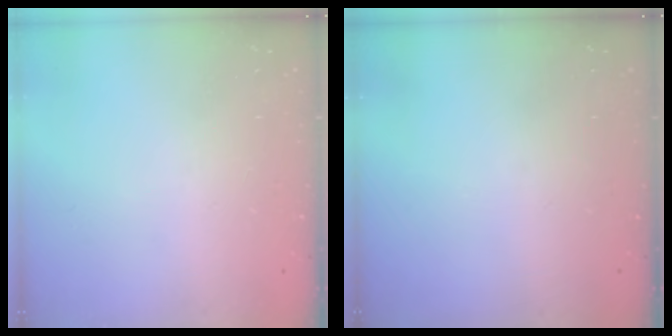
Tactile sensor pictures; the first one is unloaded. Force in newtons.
{"total": 0.0}